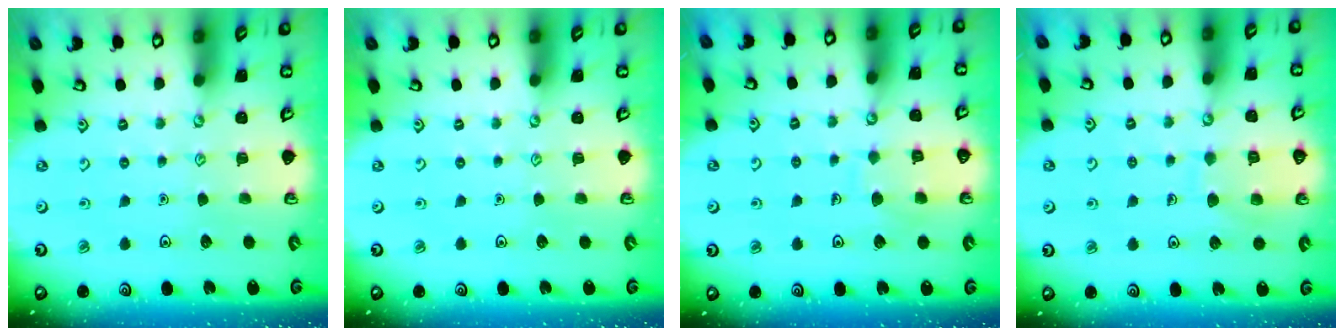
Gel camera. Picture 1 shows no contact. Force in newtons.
{"total": 0.0}
{"total": 7.3, "press": 7.3, "slide": 0.7}
{"total": 8.5, "press": 8.4, "slide": 0.7}